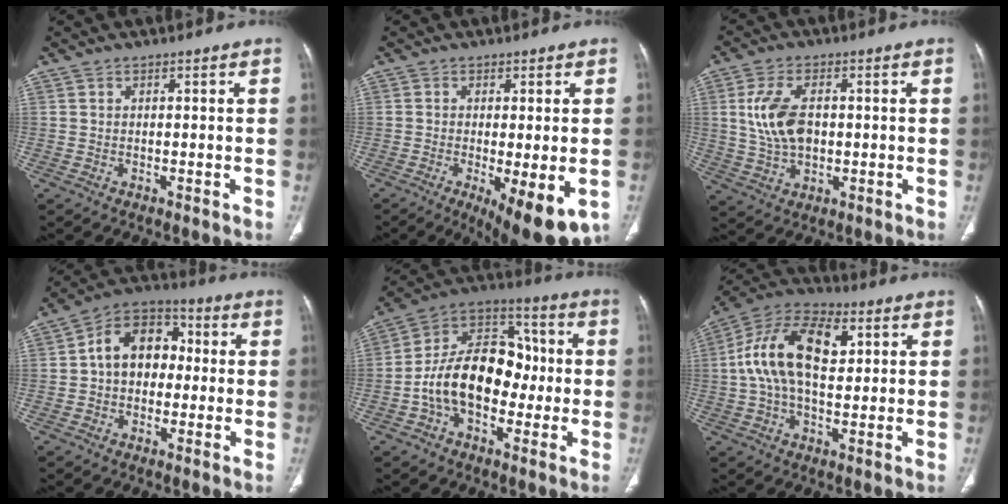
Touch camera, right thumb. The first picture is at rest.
{"total": 11.2, "force": [-3.8, 3.2, 10.1], "torque": [-0.149, -0.023, -0.049]}
{"total": 9.6, "force": [1.0, 5.8, 7.6], "torque": [-0.149, -0.001, 0.025]}
{"total": 12.0, "force": [0.8, 8.9, 8.1], "torque": [-0.098, 0.029, 0.000]}
{"total": 18.1, "force": [-2.3, 12.2, 13.1], "torque": [-0.192, 0.046, -0.042]}
{"total": 16.3, "force": [3.3, 8.9, 13.3], "torque": [-0.239, 0.022, 0.052]}